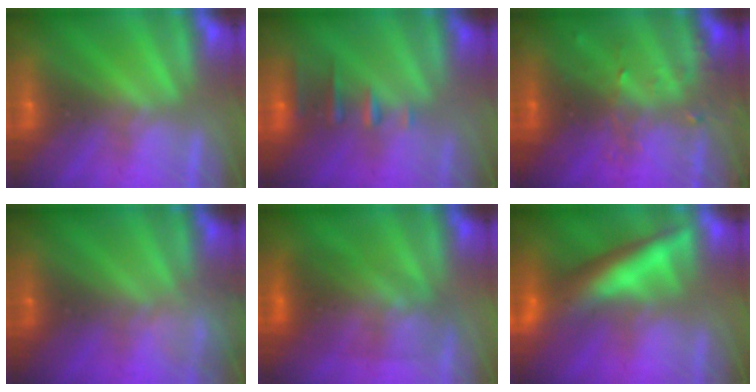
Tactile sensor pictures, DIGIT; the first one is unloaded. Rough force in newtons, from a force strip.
{"total": 2.3}
{"total": 3.3}
{"total": 2.3}
{"total": 3.1}
{"total": 13.7}